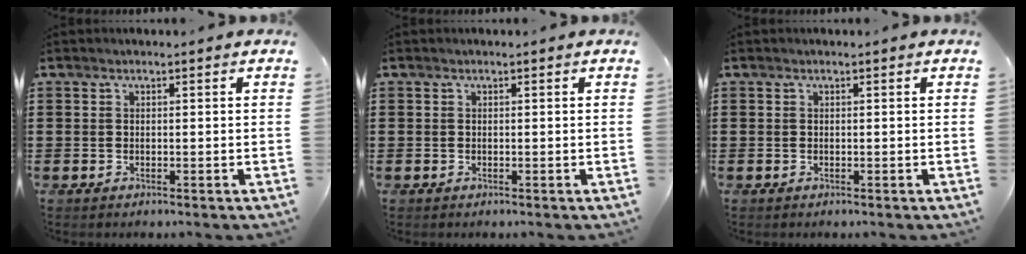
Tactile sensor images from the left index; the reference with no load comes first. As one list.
[{"total": 0.0}, {"total": 0.0}]